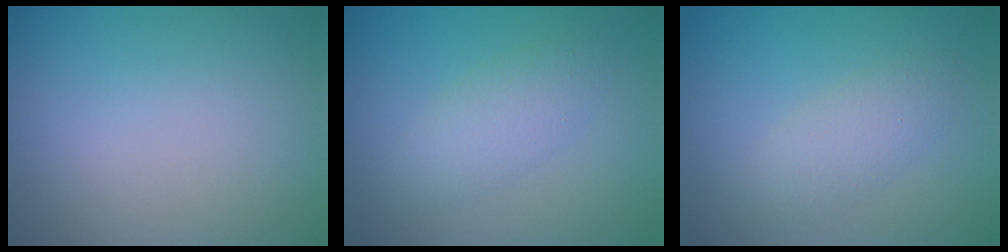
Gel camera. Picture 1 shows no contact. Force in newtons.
{"total": 2.6, "press": 2.6, "slide": 0.1}
{"total": 2.4, "press": 2.4, "slide": 0.1}